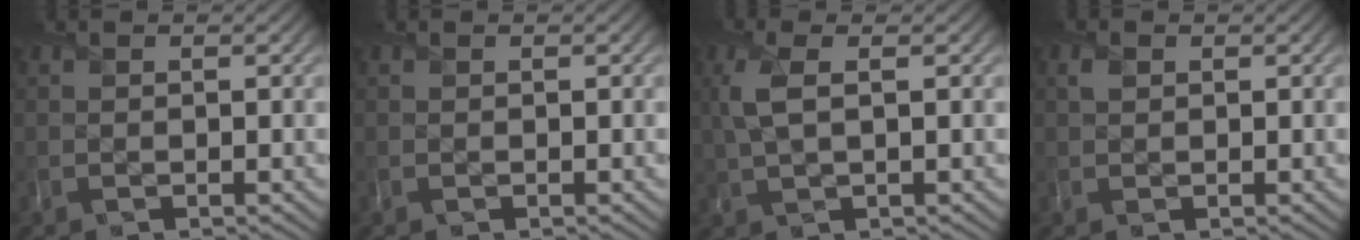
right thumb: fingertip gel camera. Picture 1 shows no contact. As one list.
[{"total": 0.0}, {"total": 4.3, "force": [1.0, 1.6, 3.9], "torque": [-0.102, 0.006, 0.021]}, {"total": 1.0, "force": [0.4, 0.8, 0.3], "torque": [-0.007, -0.001, 0.009]}]